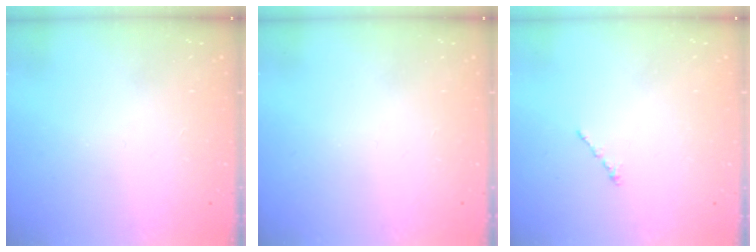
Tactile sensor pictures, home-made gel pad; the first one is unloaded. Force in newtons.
{"total": 0.0}
{"total": 0.0}